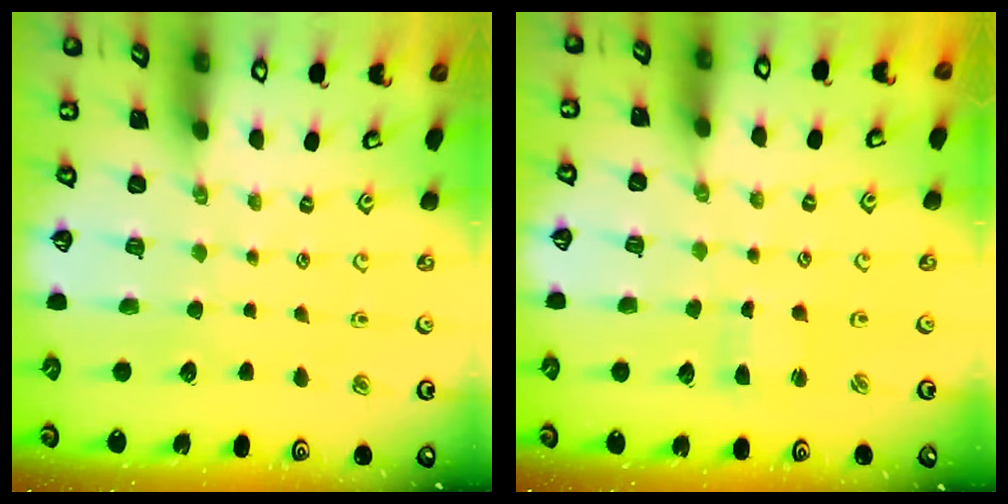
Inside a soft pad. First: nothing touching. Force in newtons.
{"total": 1.7, "press": 1.7, "slide": 0.2}